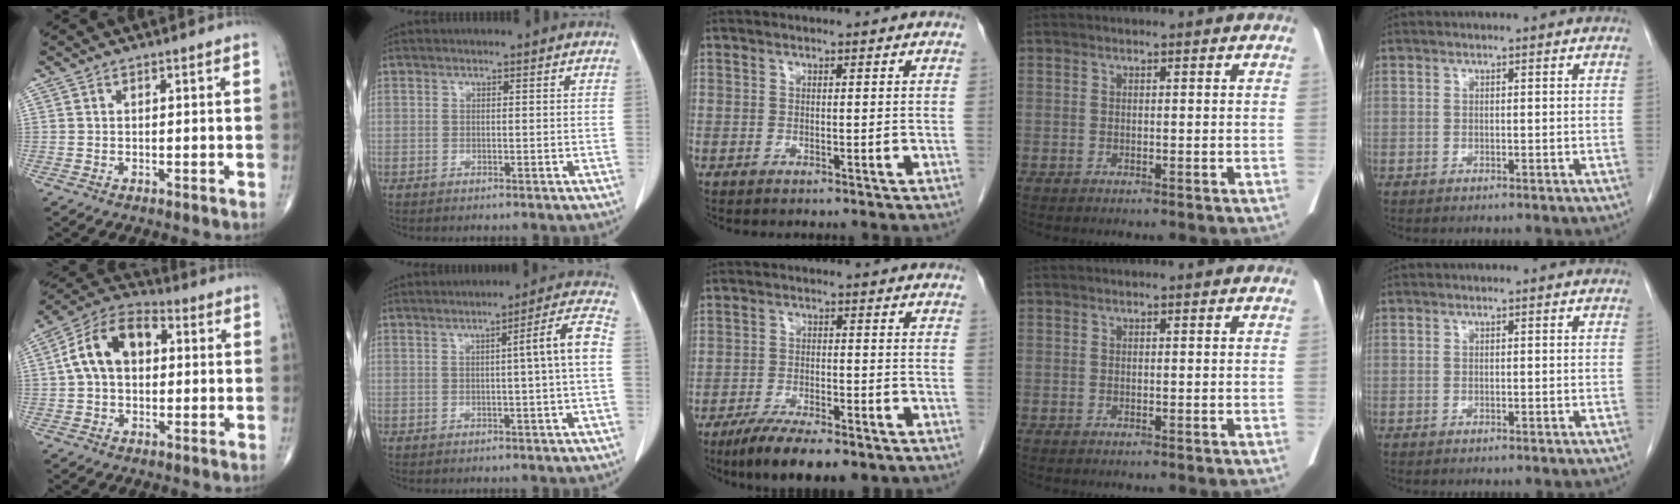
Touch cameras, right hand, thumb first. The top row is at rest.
{"thumb": {"total": 12.3, "force": [1.6, 8.0, 9.3], "torque": [-0.159, 0.033, 0.016]}, "index": {"total": 5.4, "force": [-0.1, -0.9, 5.3], "torque": [-0.075, 0.006, -0.001]}, "middle": {"total": 9.2, "force": [-6.6, 2.4, 6.0], "torque": [-0.095, -0.015, -0.101]}}